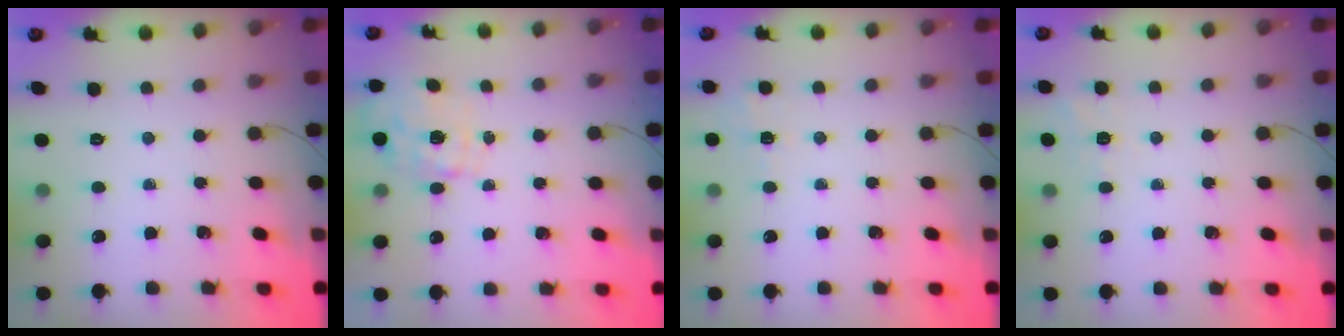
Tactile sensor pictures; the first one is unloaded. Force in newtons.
{"total": 9.4, "press": 9.4, "slide": 1.1}
{"total": 2.0, "press": 1.0, "slide": 1.7}
{"total": 1.6, "press": 0.2, "slide": 1.6}